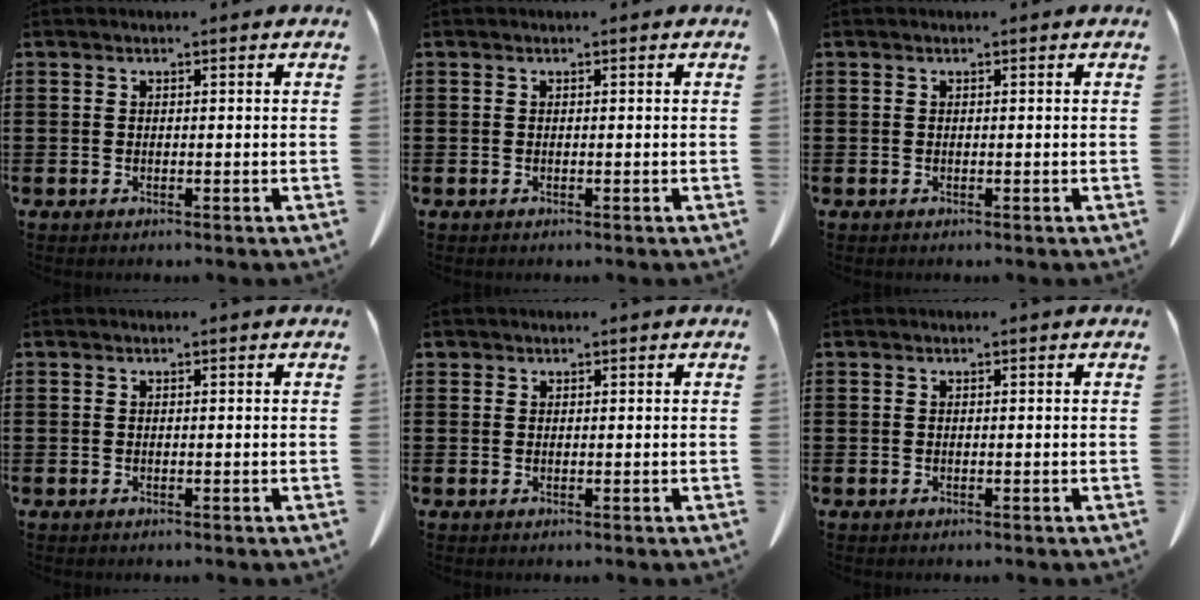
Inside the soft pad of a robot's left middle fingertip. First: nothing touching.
{"total": 0.0}
{"total": 0.0}
{"total": 0.0}
{"total": 0.7, "force": [0.6, 0.5, 0.1], "torque": [-0.005, 0.003, 0.011]}
{"total": 0.0}